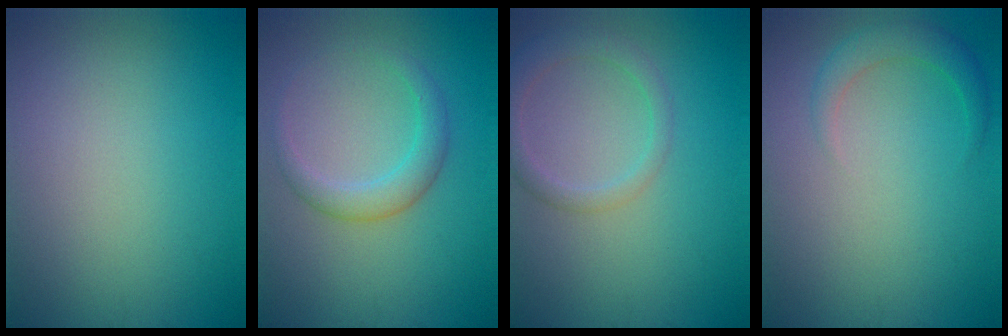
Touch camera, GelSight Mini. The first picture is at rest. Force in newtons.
{"total": 2.7, "press": 2.7, "slide": 0.1}
{"total": 2.7, "press": 2.7, "slide": 0.1}
{"total": 2.3, "press": 2.3, "slide": 0.2}